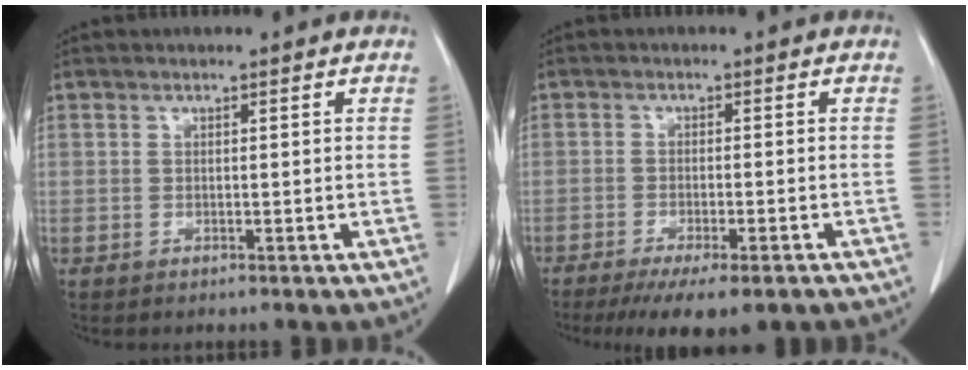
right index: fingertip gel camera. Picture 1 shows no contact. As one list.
[{"total": 10.8, "force": [-8.3, 2.2, 6.5], "torque": [-0.081, -0.013, -0.119]}]